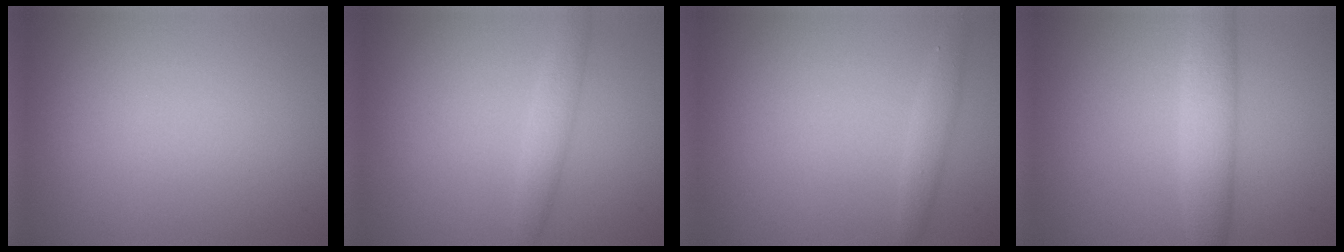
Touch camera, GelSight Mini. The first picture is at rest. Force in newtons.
{"total": 2.0, "press": 2.0, "slide": 0.0}
{"total": 1.4, "press": 1.4, "slide": 0.0}
{"total": 3.9, "press": 3.9, "slide": 0.1}